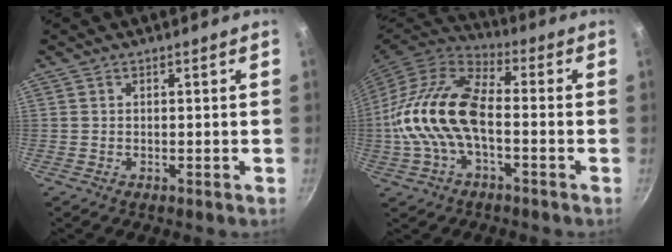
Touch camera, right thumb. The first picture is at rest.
{"total": 17.0, "force": [-2.2, 9.0, 14.3], "torque": [-0.263, 0.038, -0.052]}